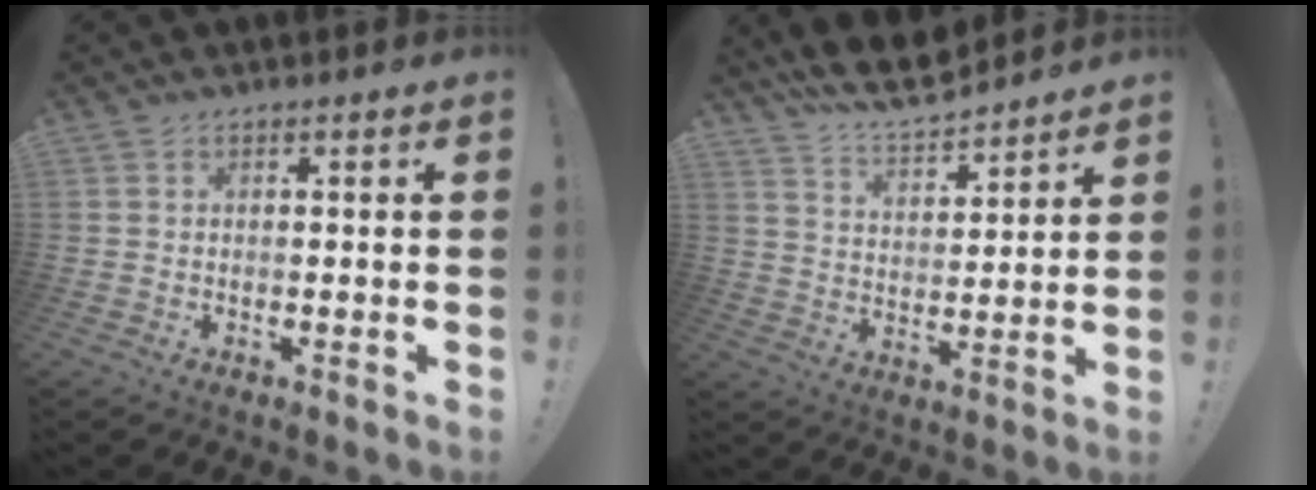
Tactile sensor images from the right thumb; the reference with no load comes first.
{"total": 10.0, "force": [9.2, 2.4, 3.4], "torque": [-0.077, -0.071, 0.168]}